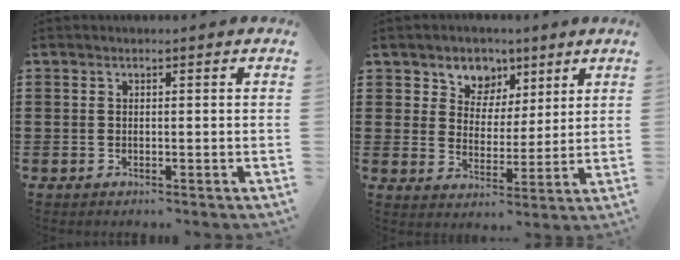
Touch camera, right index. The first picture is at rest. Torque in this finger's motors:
{"motor_torque": [0.80, 0.30, 0.13, 0.04]}